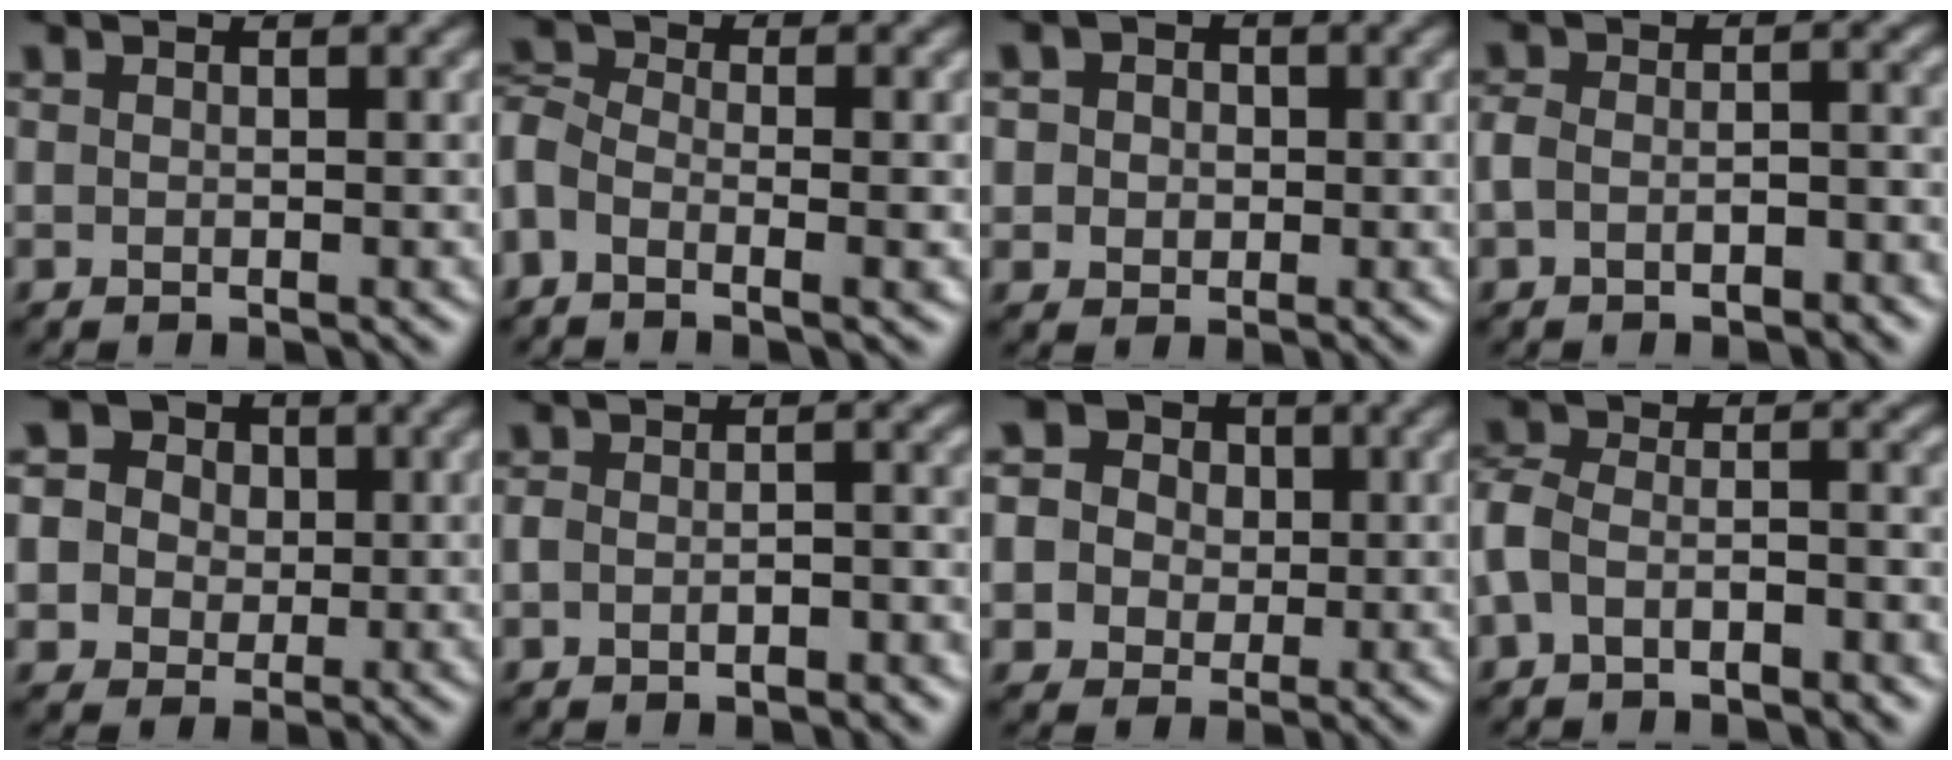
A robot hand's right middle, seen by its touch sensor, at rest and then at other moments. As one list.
[{"total": 4.9, "force": [-1.6, 2.6, 3.8], "torque": [-0.067, 0.004, -0.034]}, {"total": 3.5, "force": [1.0, 3.0, 1.5], "torque": [-0.016, 0.013, 0.000]}, {"total": 3.5, "force": [-1.8, 1.9, 2.4], "torque": [-0.042, 0.004, -0.036]}, {"total": 8.6, "force": [1.9, 7.8, 3.0], "torque": [-0.074, 0.035, 0.017]}, {"total": 2.5, "force": [-1.5, 1.1, 1.7], "torque": [-0.030, 0.003, -0.027]}, {"total": 8.3, "force": [1.1, 7.8, 2.7], "torque": [-0.071, 0.039, 0.004]}, {"total": 5.2, "force": [-2.8, 2.8, 3.4], "torque": [-0.062, 0.007, -0.065]}]